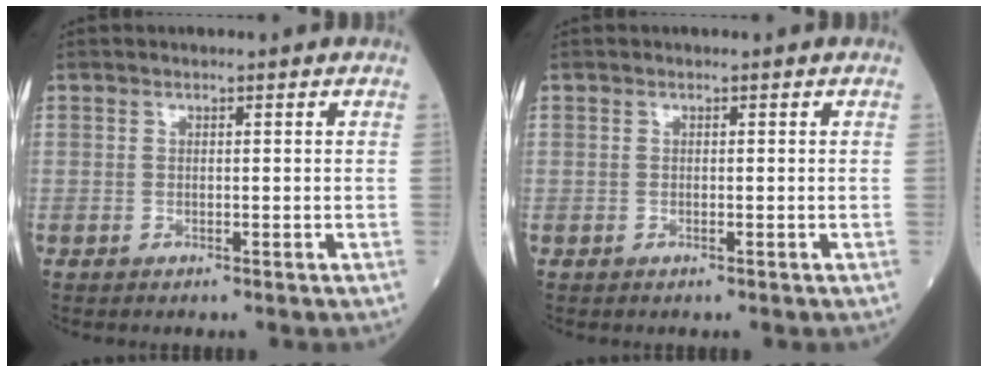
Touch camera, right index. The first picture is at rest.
{"total": 0.0}